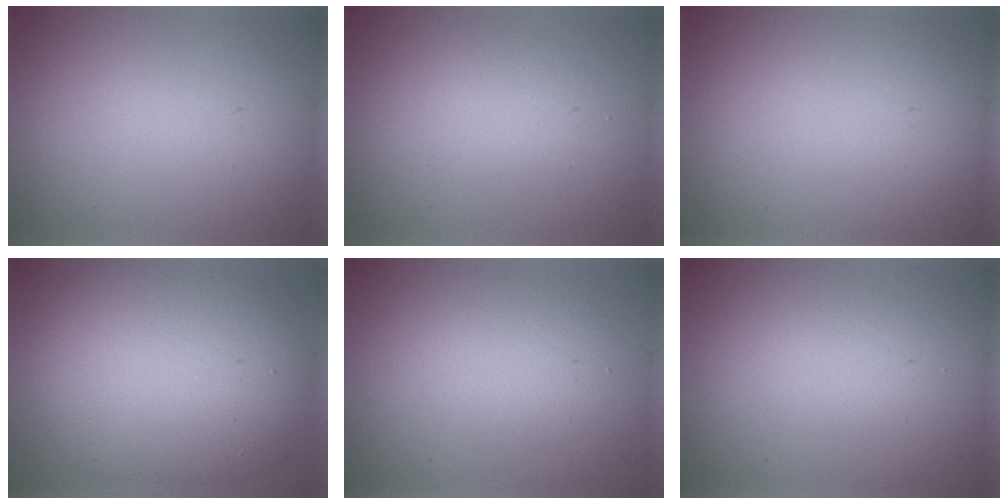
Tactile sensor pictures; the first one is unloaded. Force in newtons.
{"total": 1.9, "press": 1.9, "slide": 0.1}
{"total": 0.0}
{"total": 10.4, "press": 10.3, "slide": 0.7}
{"total": 2.6, "press": 2.6, "slide": 0.1}
{"total": 1.6, "press": 1.6, "slide": 0.1}